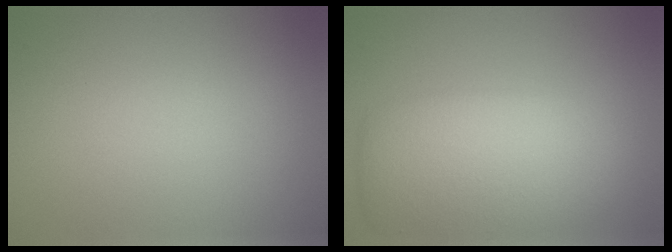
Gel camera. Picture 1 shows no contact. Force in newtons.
{"total": 9.2, "press": 9.2, "slide": 0.7}